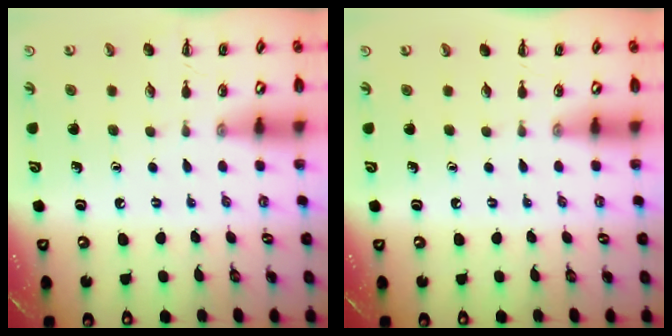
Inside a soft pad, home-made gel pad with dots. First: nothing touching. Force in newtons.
{"total": 0.0}